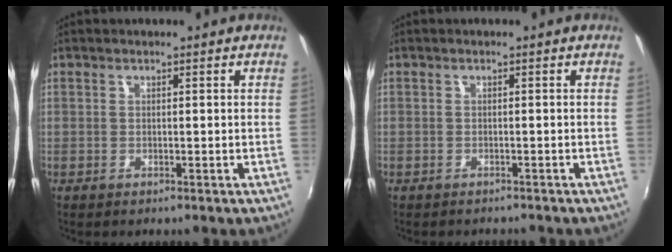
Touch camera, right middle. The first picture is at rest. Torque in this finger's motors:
{"motor_torque": [0.02, -0.16, -0.01, 0.01]}